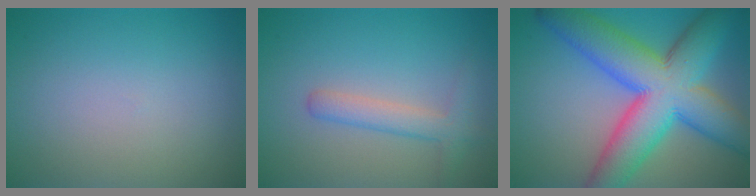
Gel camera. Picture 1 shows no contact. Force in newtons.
{"total": 2.7, "press": 2.7, "slide": 0.1}
{"total": 13.0, "press": 13.0, "slide": 0.3}